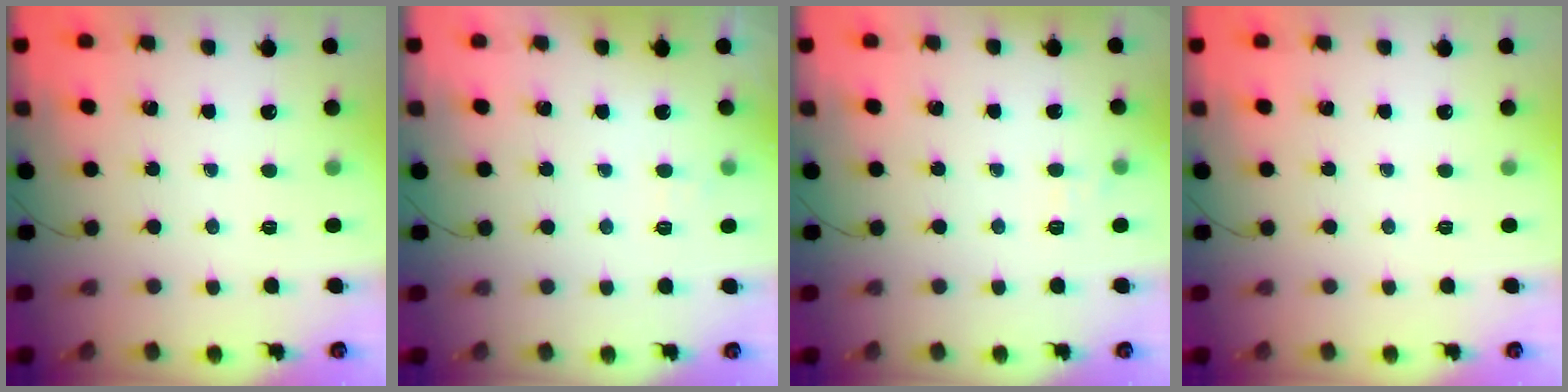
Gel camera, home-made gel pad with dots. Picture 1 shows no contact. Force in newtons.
{"total": 4.8, "press": 4.6, "slide": 1.3}
{"total": 5.1, "press": 4.8, "slide": 1.4}
{"total": 0.0}